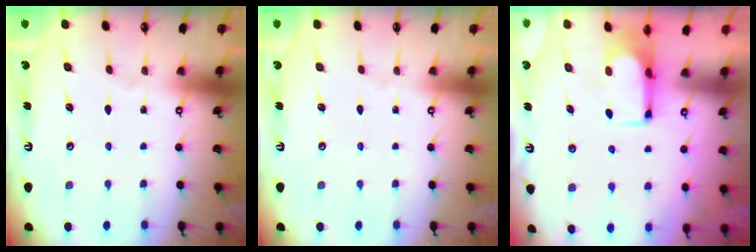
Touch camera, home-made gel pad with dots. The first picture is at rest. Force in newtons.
{"total": 0.0}
{"total": 1.0, "press": 1.0, "slide": 0.1}